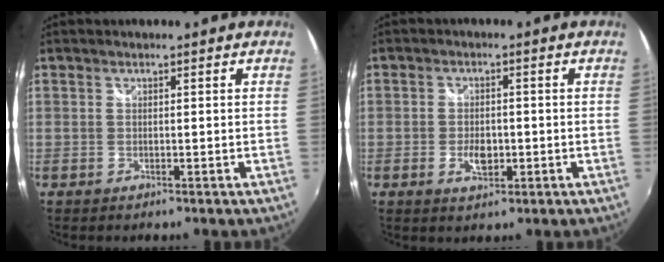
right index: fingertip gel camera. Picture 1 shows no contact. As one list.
[{"total": 4.2, "force": [-1.1, 2.5, 3.1], "torque": [-0.059, -0.002, -0.018]}]